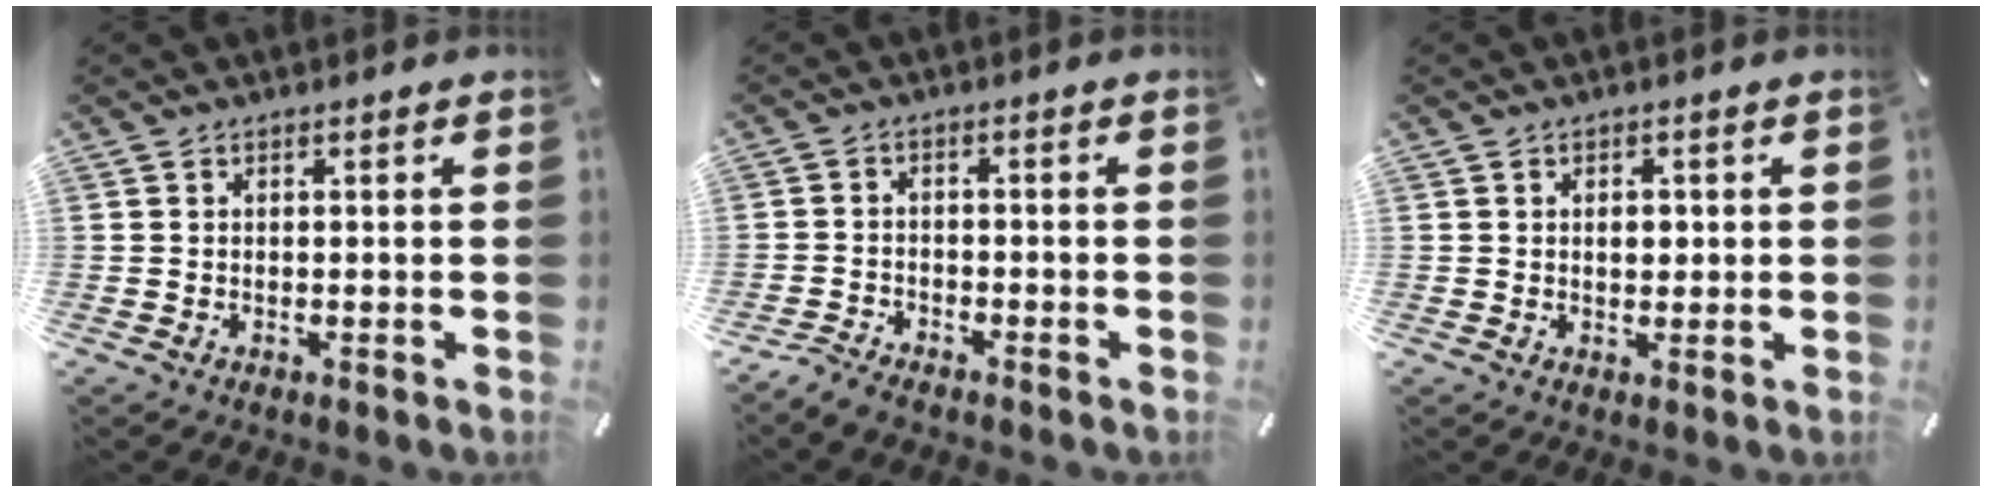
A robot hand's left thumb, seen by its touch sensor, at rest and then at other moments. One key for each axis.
{"total": 3.2, "fx": -2.9, "fy": 1.1, "fz": 0.8, "tx": -0.028, "ty": 0.012, "tz": -0.061}
{"total": 2.5, "fx": 0.2, "fy": 1.9, "fz": 1.6, "tx": -0.017, "ty": -0.001, "tz": -0.001}